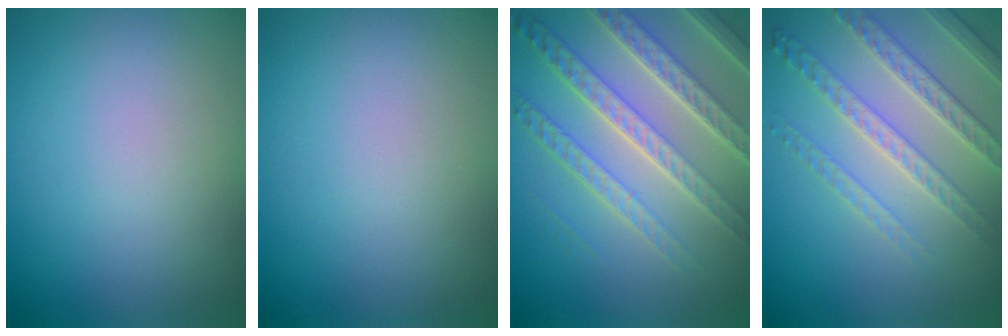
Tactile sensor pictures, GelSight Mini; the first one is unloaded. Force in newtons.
{"total": 0.0}
{"total": 8.0, "press": 5.4, "slide": 5.8}
{"total": 4.1, "press": 3.8, "slide": 1.5}